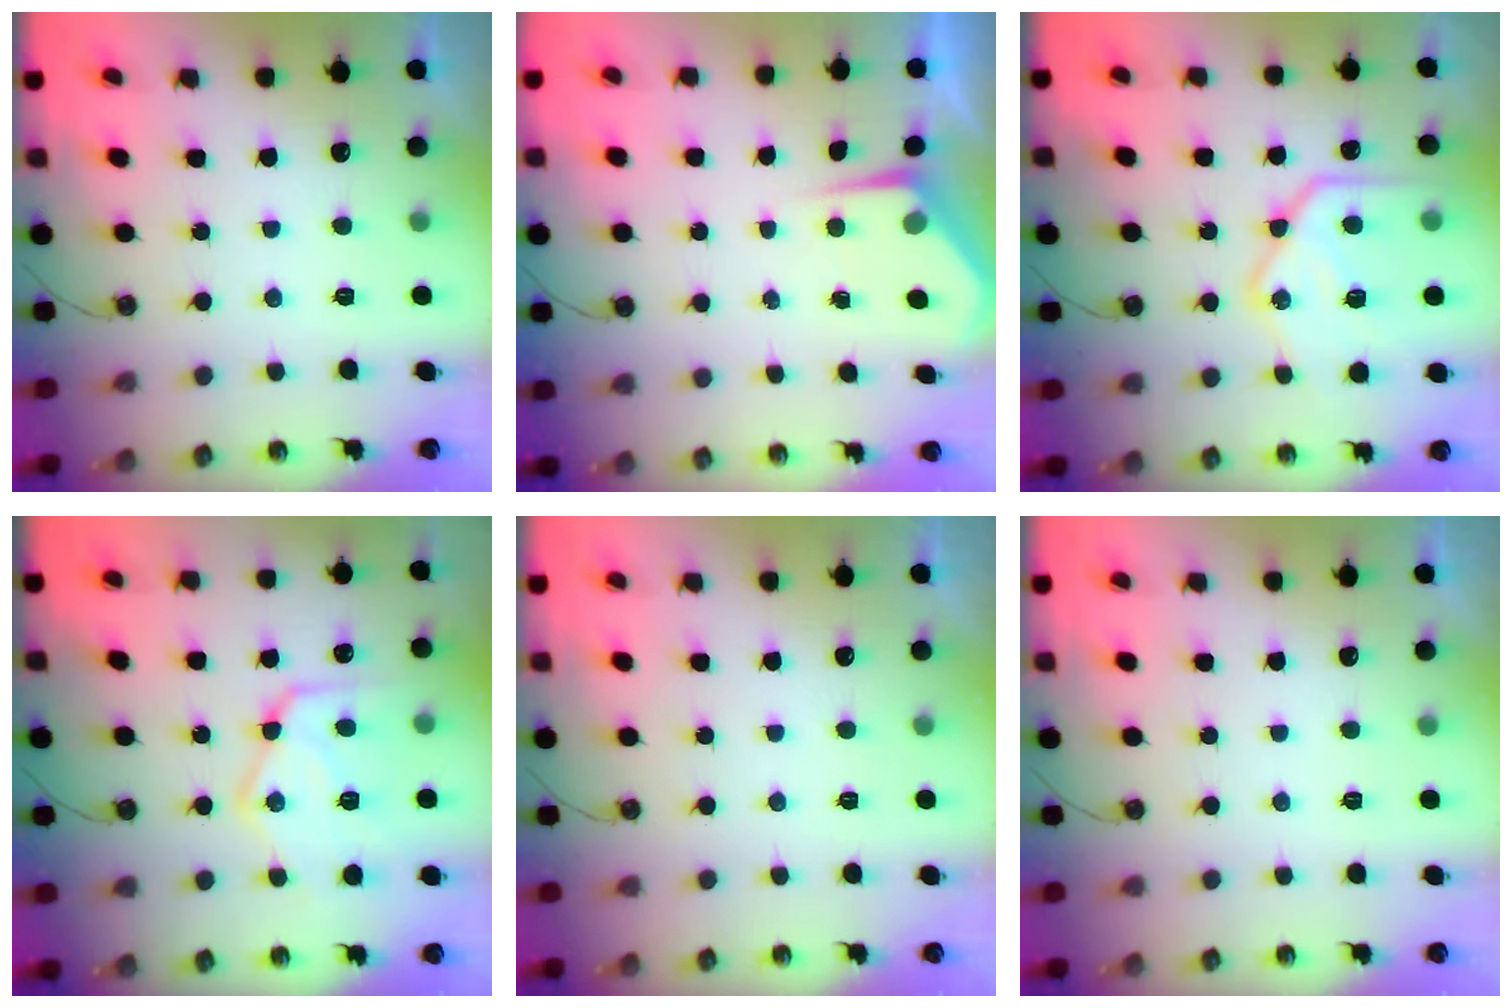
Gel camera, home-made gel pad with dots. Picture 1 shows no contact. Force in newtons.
{"total": 4.6, "press": 4.6, "slide": 0.3}
{"total": 21.5, "press": 21.4, "slide": 2.2}
{"total": 17.6, "press": 17.5, "slide": 1.7}
{"total": 0.0}
{"total": 0.0}